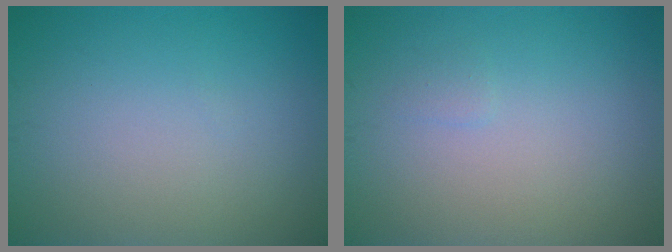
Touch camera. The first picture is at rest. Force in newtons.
{"total": 0.5, "press": 0.5, "slide": 0.1}